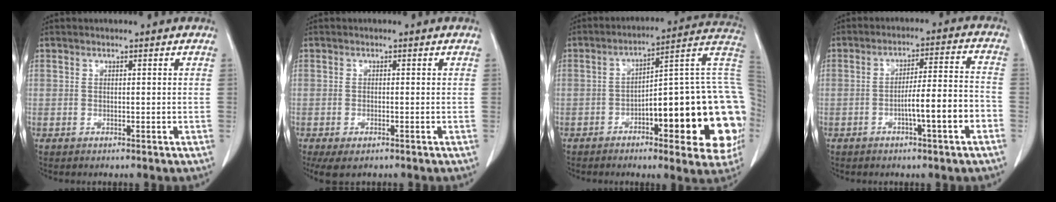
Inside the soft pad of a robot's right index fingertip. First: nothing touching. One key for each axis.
{"total": 3.9, "fx": -2.4, "fy": 1.5, "fz": 2.6, "tx": -0.048, "ty": -0.010, "tz": -0.035}
{"total": 25.3, "fx": -5.0, "fy": 5.4, "fz": 24.2, "tx": -0.233, "ty": 0.029, "tz": -0.057}
{"total": 8.2, "fx": -3.3, "fy": 0.3, "fz": 7.5, "tx": -0.119, "ty": 0.016, "tz": -0.049}